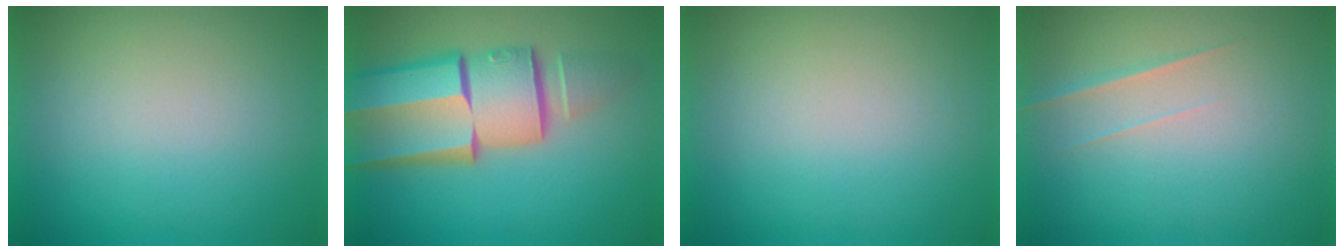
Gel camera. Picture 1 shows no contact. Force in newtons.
{"total": 10.5}
{"total": 0.0}
{"total": 1.9}